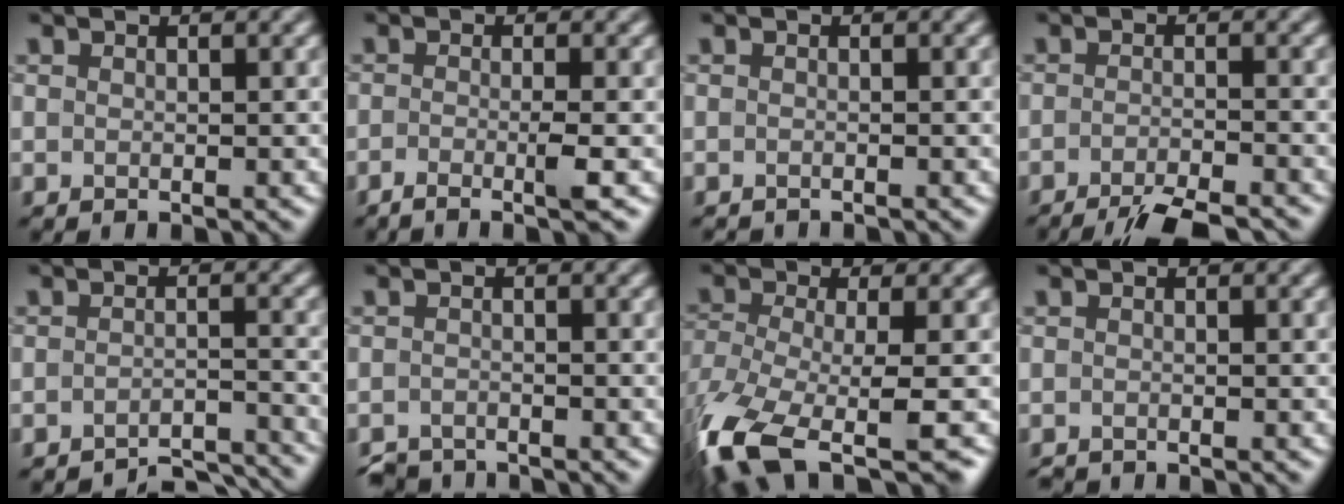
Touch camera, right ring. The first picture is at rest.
{"total": 2.6, "force": [-1.3, 0.2, 2.3], "torque": [-0.039, -0.003, -0.035]}
{"total": 0.9, "force": [-0.9, 0.0, 0.0], "torque": [-0.001, -0.004, -0.019]}
{"total": 5.1, "force": [-4.1, 0.6, 3.0], "torque": [-0.050, -0.003, -0.070]}
{"total": 5.2, "force": [-4.9, 0.5, 1.5], "torque": [-0.022, -0.001, -0.069]}
{"total": 2.8, "force": [-2.7, 0.7, 0.4], "torque": [-0.004, -0.004, -0.054]}
{"total": 11.1, "force": [-6.8, 3.6, 7.9], "torque": [-0.181, -0.023, -0.123]}
{"total": 0.9, "force": [-0.9, 0.0, 0.0], "torque": [0.000, -0.002, -0.021]}